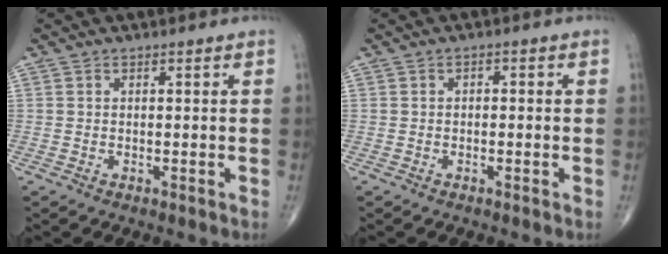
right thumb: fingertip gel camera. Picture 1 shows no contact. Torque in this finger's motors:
{"motor_torque": [0.13, -0.09, -0.25, 0.02, 0.02]}